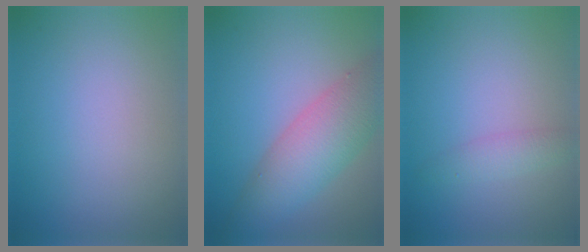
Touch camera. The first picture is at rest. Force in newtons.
{"total": 6.5, "press": 6.5, "slide": 0.2}
{"total": 1.6, "press": 1.6, "slide": 0.0}